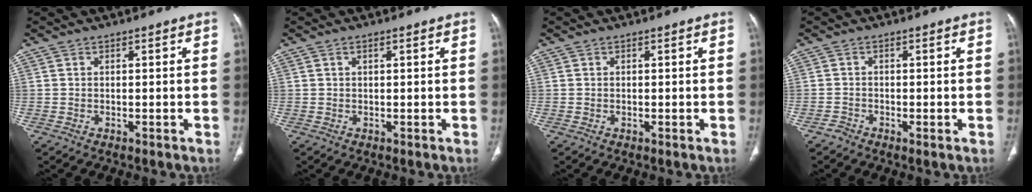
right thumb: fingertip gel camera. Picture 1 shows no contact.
{"total": 0.8, "force": [0.3, 0.2, 0.7], "torque": [-0.015, 0.004, 0.006]}
{"total": 0.0}
{"total": 1.2, "force": [-1.0, 0.4, 0.5], "torque": [-0.009, -0.002, -0.023]}